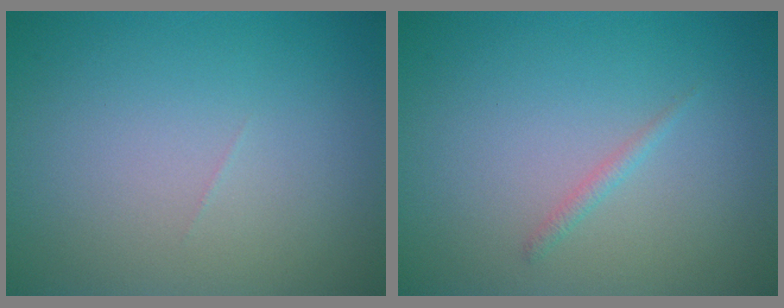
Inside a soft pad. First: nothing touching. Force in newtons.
{"total": 0.7, "press": 0.7, "slide": 0.0}